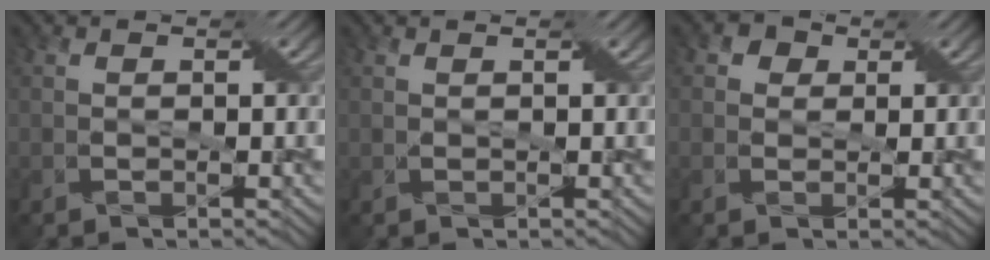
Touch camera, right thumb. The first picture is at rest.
{"total": 0.6, "force": [0.6, -0.2, 0.1], "torque": [-0.002, -0.002, 0.012]}
{"total": 3.0, "force": [1.4, 2.5, 1.0], "torque": [-0.015, 0.002, 0.004]}